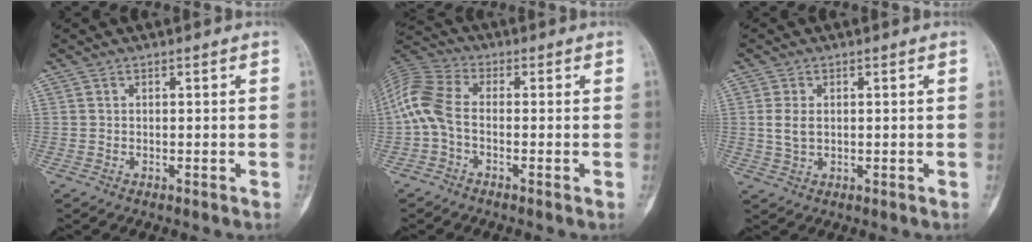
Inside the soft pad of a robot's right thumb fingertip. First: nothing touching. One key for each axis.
{"total": 8.7, "fx": -1.3, "fy": 4.8, "fz": 7.1, "tx": -0.162, "ty": 0.023, "tz": -0.041}
{"total": 3.3, "fx": 0.4, "fy": 2.1, "fz": 2.5, "tx": -0.051, "ty": -0.002, "tz": 0.011}